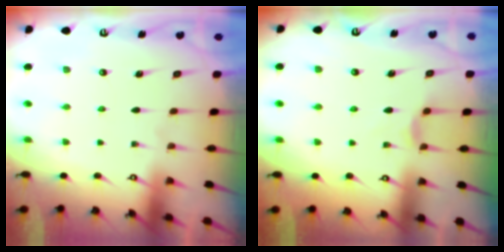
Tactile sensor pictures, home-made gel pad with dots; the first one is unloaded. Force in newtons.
{"total": 3.0, "press": 3.0, "slide": 0.5}